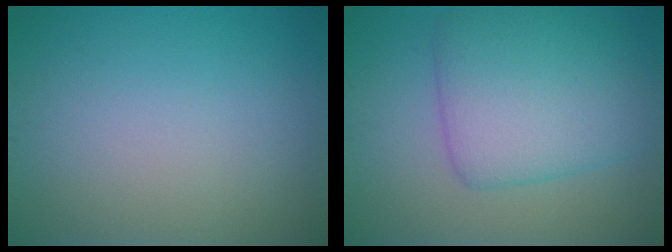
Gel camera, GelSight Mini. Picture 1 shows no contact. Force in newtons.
{"total": 6.8, "press": 6.8, "slide": 0.1}